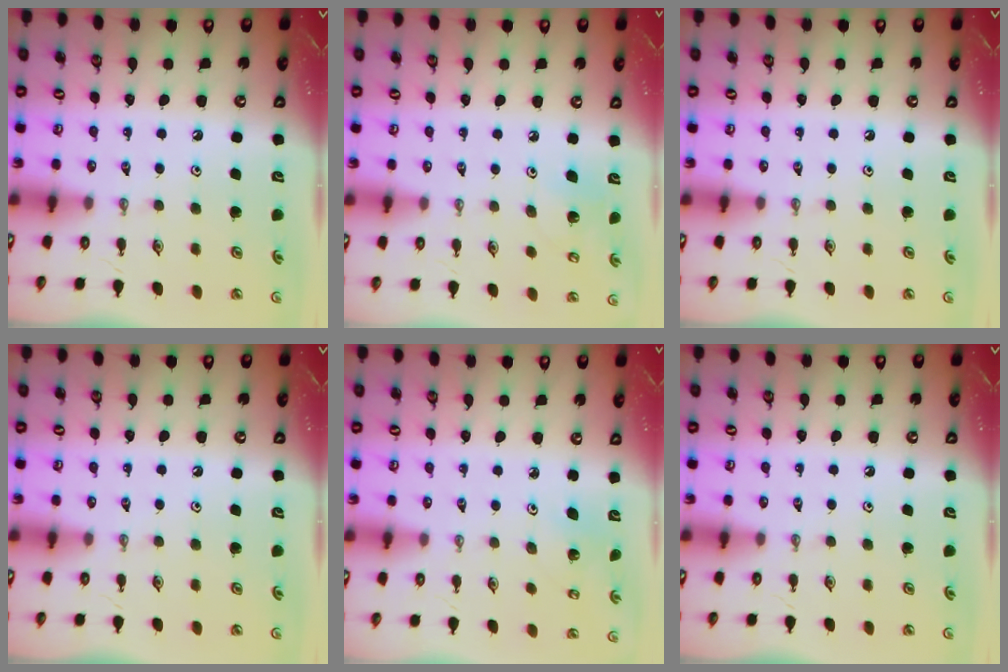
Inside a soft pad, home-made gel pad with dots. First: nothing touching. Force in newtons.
{"total": 5.4, "press": 5.4, "slide": 0.9}
{"total": 0.0}
{"total": 0.0}
{"total": 2.2, "press": 2.2, "slide": 0.2}
{"total": 0.0}